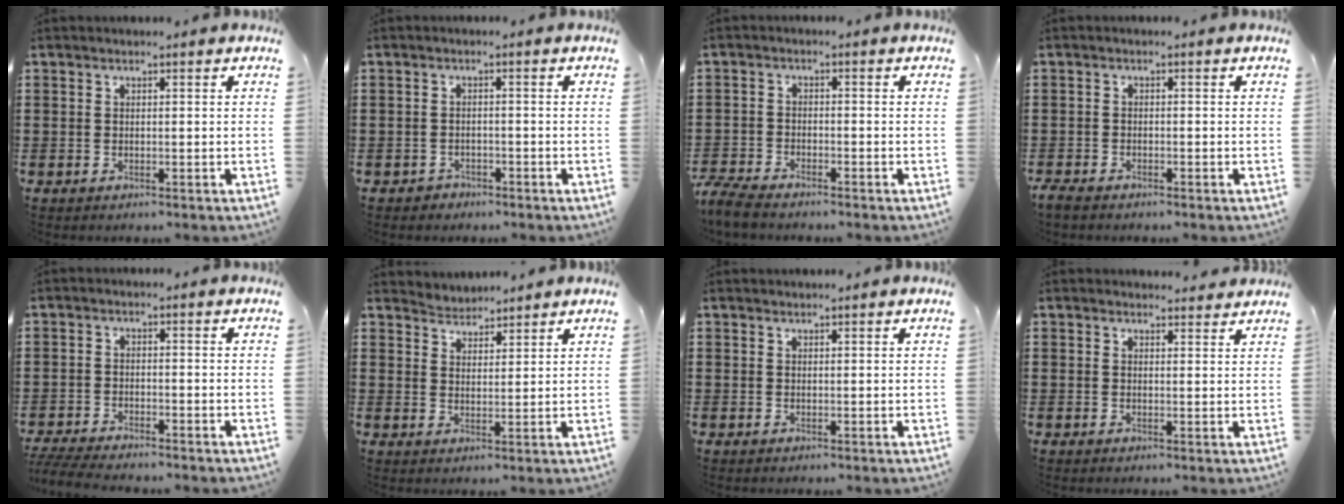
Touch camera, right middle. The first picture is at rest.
{"total": 1.3, "force": [-1.1, 0.7, -0.1], "torque": [-0.003, 0.004, -0.027]}
{"total": 3.8, "force": [-3.6, 0.4, 1.0], "torque": [-0.038, -0.006, -0.080]}
{"total": 1.6, "force": [-1.4, 0.5, 0.5], "torque": [-0.026, -0.002, -0.034]}
{"total": 3.6, "force": [-3.5, 0.1, 0.9], "torque": [-0.029, -0.007, -0.074]}
{"total": 2.9, "force": [2.7, 0.3, -1.0], "torque": [0.008, -0.011, 0.052]}
{"total": 0.7, "force": [0.7, 0.0, -0.1], "torque": [-0.001, -0.002, 0.013]}
{"total": 1.7, "force": [1.7, 0.2, 0.1], "torque": [0.002, 0.000, 0.032]}